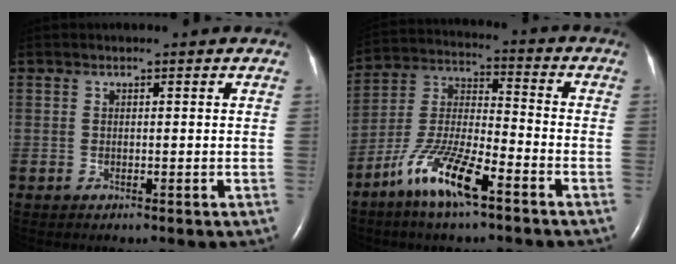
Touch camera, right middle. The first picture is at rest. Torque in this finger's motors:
{"motor_torque": [1.23, -0.91, 0.47, 0.21]}